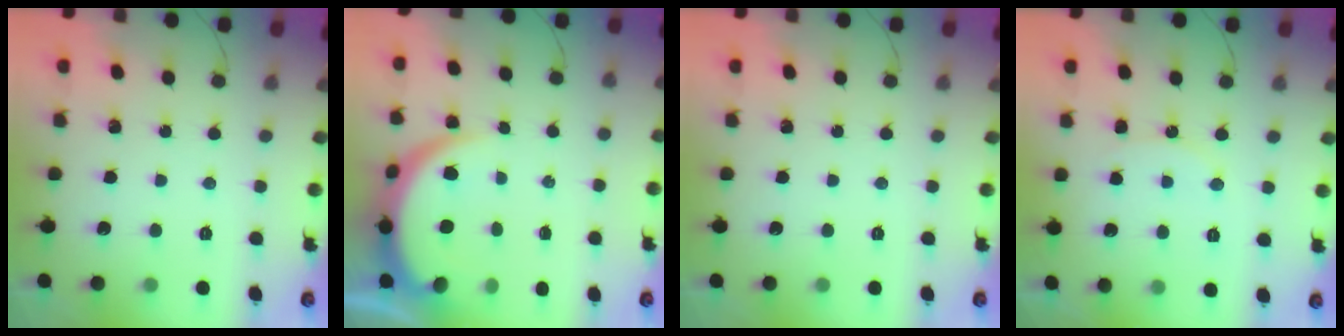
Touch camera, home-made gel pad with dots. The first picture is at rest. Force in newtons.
{"total": 7.7, "press": 7.7, "slide": 0.6}
{"total": 0.0}
{"total": 6.9, "press": 6.9, "slide": 0.9}